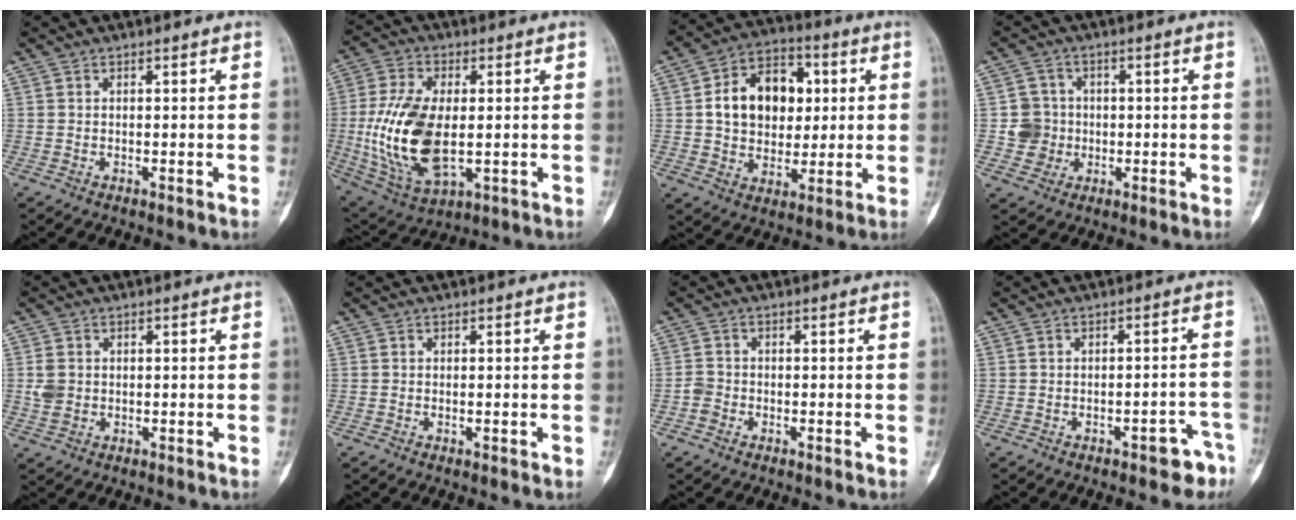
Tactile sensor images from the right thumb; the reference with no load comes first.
{"total": 17.7, "force": [-0.8, 9.4, 15.0], "torque": [-0.304, -0.007, -0.003]}
{"total": 15.4, "force": [2.4, 11.1, 10.3], "torque": [-0.123, 0.011, 0.037]}
{"total": 5.6, "force": [-0.4, 5.5, 0.7], "torque": [0.016, 0.011, -0.010]}
{"total": 3.4, "force": [0.2, 2.7, 2.0], "torque": [-0.039, 0.002, 0.009]}
{"total": 0.8, "force": [-0.2, 0.3, 0.7], "torque": [-0.008, -0.002, -0.003]}
{"total": 1.9, "force": [-0.9, 1.6, 0.7], "torque": [-0.009, 0.010, -0.022]}
{"total": 5.2, "force": [-3.3, 2.3, 3.2], "torque": [-0.020, 0.033, -0.036]}